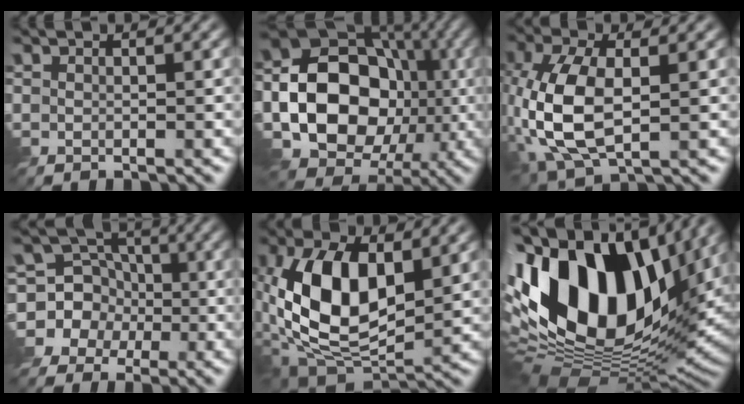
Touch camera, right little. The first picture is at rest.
{"total": 16.7, "force": [-3.4, 13.4, 9.3], "torque": [-0.148, -0.008, -0.065]}
{"total": 9.1, "force": [-1.7, 4.6, 7.7], "torque": [-0.183, -0.005, -0.034]}
{"total": 11.2, "force": [-3.3, 10.2, 2.9], "torque": [-0.084, 0.020, -0.088]}
{"total": 12.1, "force": [0.5, 6.9, 10.0], "torque": [-0.190, -0.008, 0.003]}
{"total": 19.1, "force": [3.6, 11.4, 14.9], "torque": [-0.309, 0.012, 0.048]}